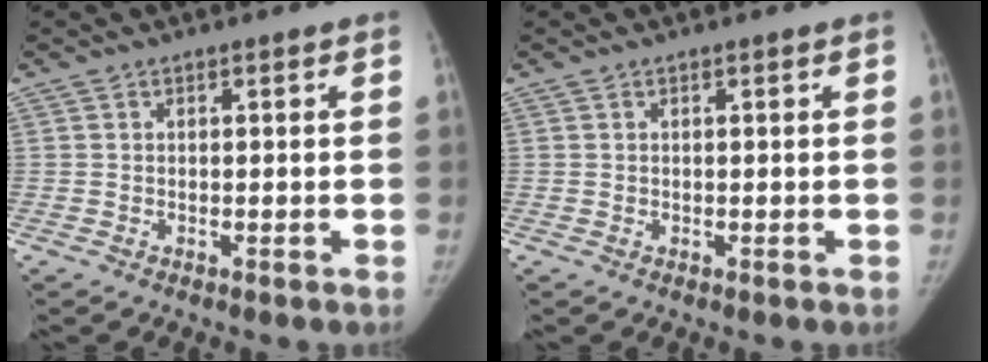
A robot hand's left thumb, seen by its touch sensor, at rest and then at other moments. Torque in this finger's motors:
{"motor_torque": [-0.11, 0.22, 0.41, -0.12, -0.06]}